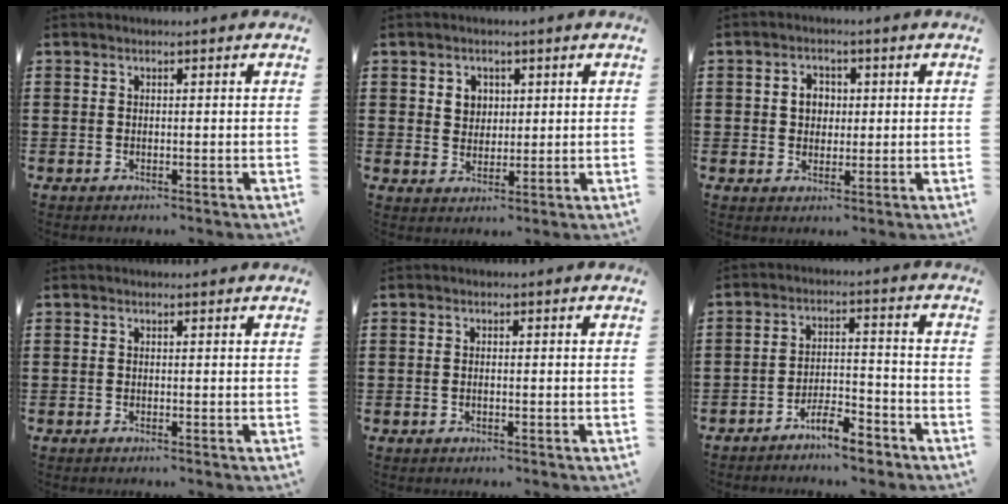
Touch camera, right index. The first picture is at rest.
{"total": 2.9, "force": [1.3, 2.5, 0.8], "torque": [-0.017, 0.007, 0.020]}
{"total": 3.3, "force": [0.4, 2.8, 1.7], "torque": [-0.043, 0.011, 0.003]}
{"total": 0.0}
{"total": 0.5, "force": [-0.2, 0.1, 0.5], "torque": [-0.009, -0.003, -0.003]}
{"total": 5.7, "force": [-5.0, 1.1, 2.5], "torque": [-0.048, 0.011, -0.097]}